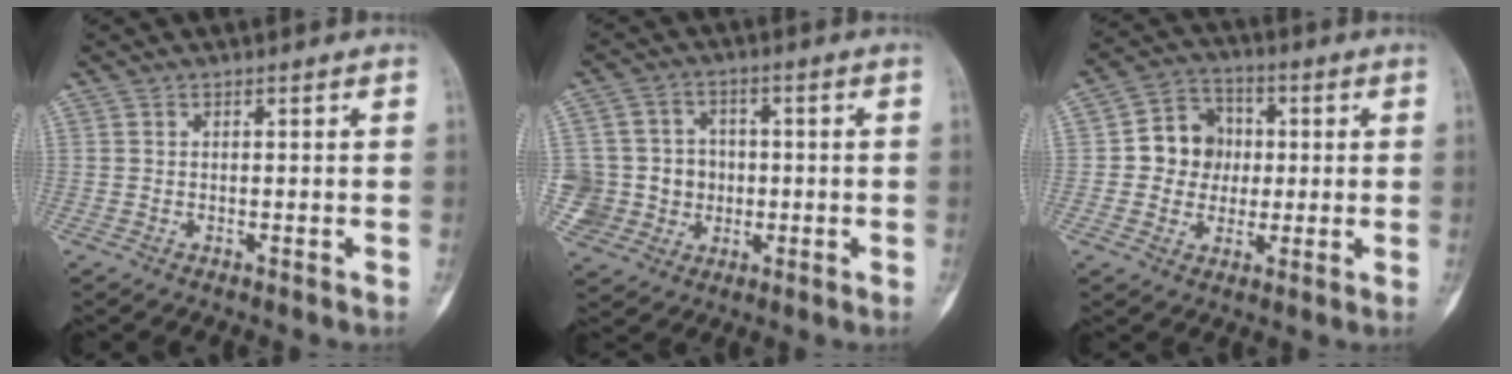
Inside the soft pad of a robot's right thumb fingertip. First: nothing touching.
{"total": 9.7, "force": [-0.5, 9.5, 1.9], "torque": [-0.002, 0.022, -0.003]}
{"total": 9.4, "force": [0.2, 8.6, 3.9], "torque": [-0.020, 0.017, -0.006]}